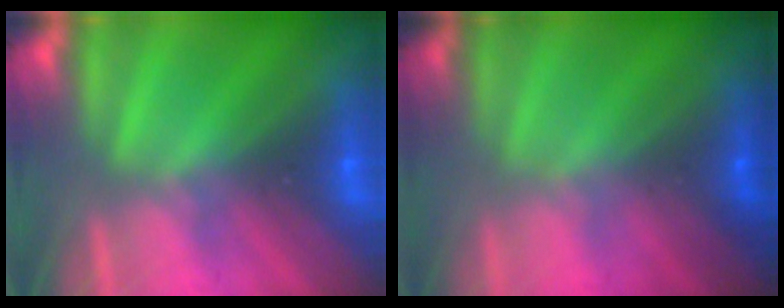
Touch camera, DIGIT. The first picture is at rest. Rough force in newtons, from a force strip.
{"total": 1.1}